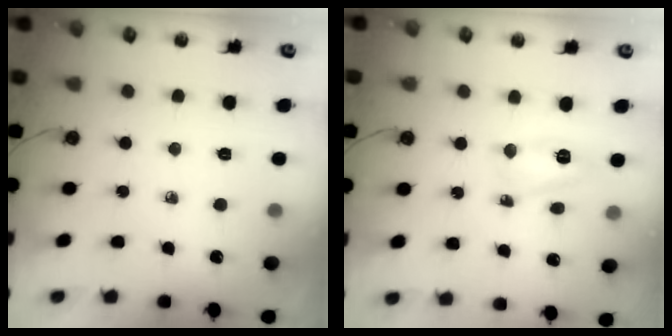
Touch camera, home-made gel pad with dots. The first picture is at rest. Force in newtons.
{"total": 7.0, "press": 7.0, "slide": 0.4}